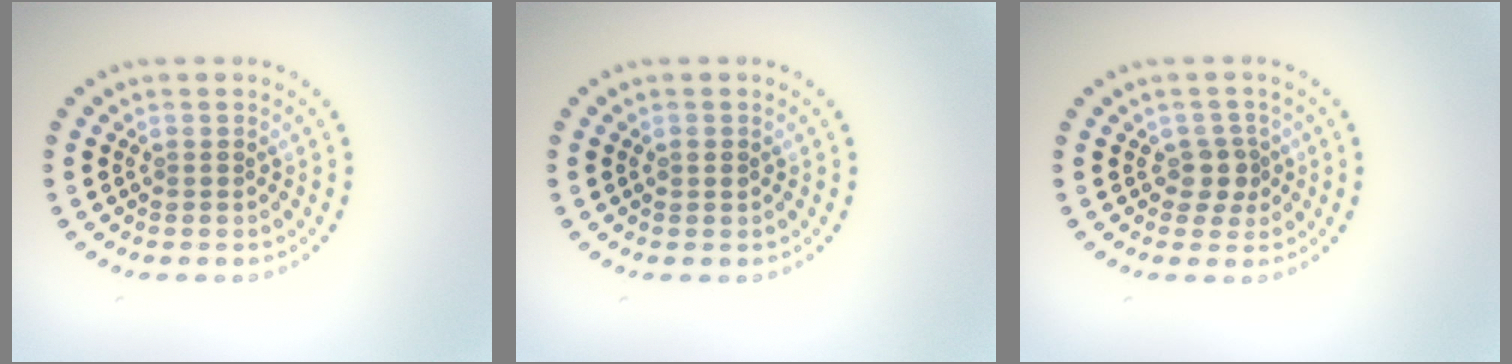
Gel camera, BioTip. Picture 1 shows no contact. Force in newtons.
{"total": 0.9, "press": 0.9, "slide": 0.3}
{"total": 1.9, "press": 1.6, "slide": 1.1}